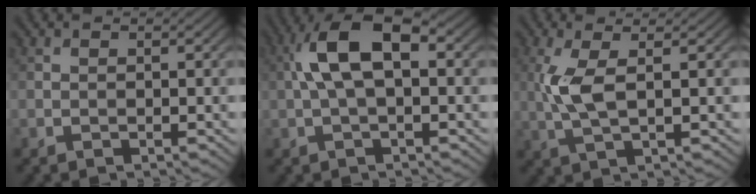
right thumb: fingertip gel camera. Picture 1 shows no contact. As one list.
[{"total": 8.8, "force": [1.2, 3.9, 7.8], "torque": [-0.160, 0.022, 0.013]}, {"total": 5.1, "force": [0.8, 1.5, 4.8], "torque": [-0.121, 0.004, 0.015]}]